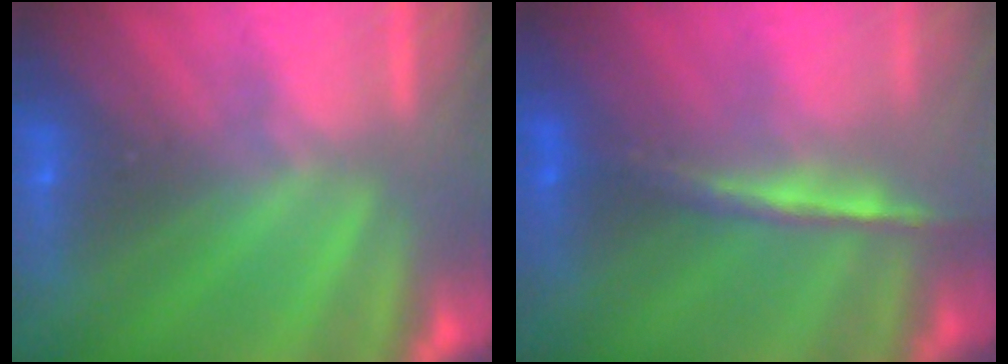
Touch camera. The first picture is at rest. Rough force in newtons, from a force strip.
{"total": 1.9}